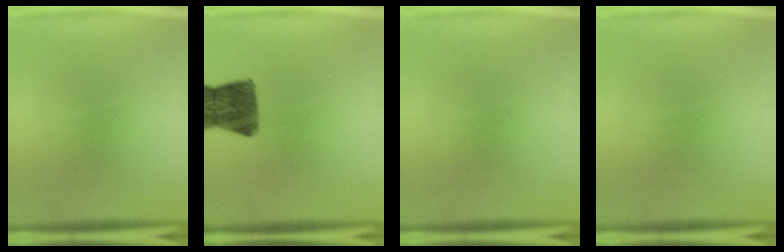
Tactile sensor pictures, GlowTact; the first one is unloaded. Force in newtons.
{"total": 10.9}
{"total": 0.0}
{"total": 0.0}